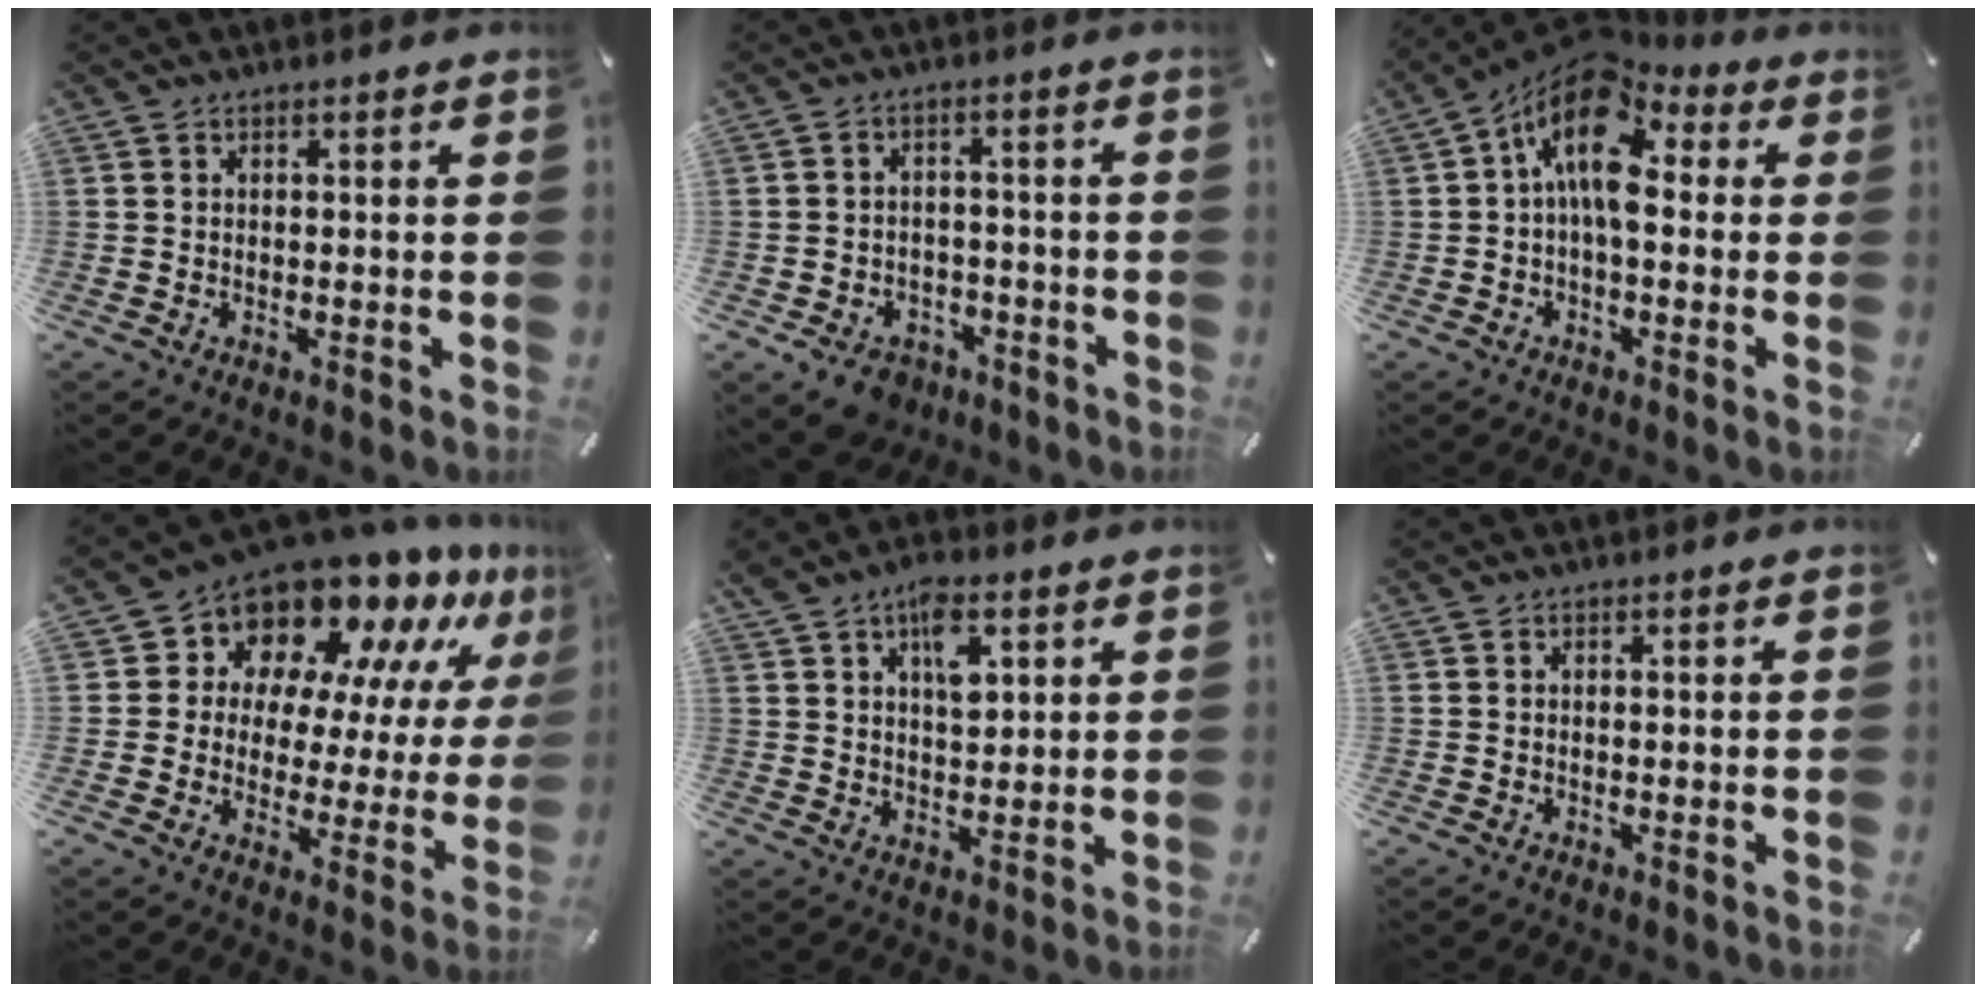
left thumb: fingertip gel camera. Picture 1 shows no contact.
{"total": 7.4, "force": [-4.9, 4.9, 2.6], "torque": [-0.048, 0.034, -0.088]}
{"total": 13.8, "force": [2.5, 7.4, 11.3], "torque": [-0.202, -0.017, 0.043]}
{"total": 13.4, "force": [11.8, 5.8, 2.6], "torque": [-0.050, -0.123, 0.196]}
{"total": 8.1, "force": [3.7, 4.5, 5.5], "torque": [-0.083, -0.006, 0.064]}
{"total": 0.0}